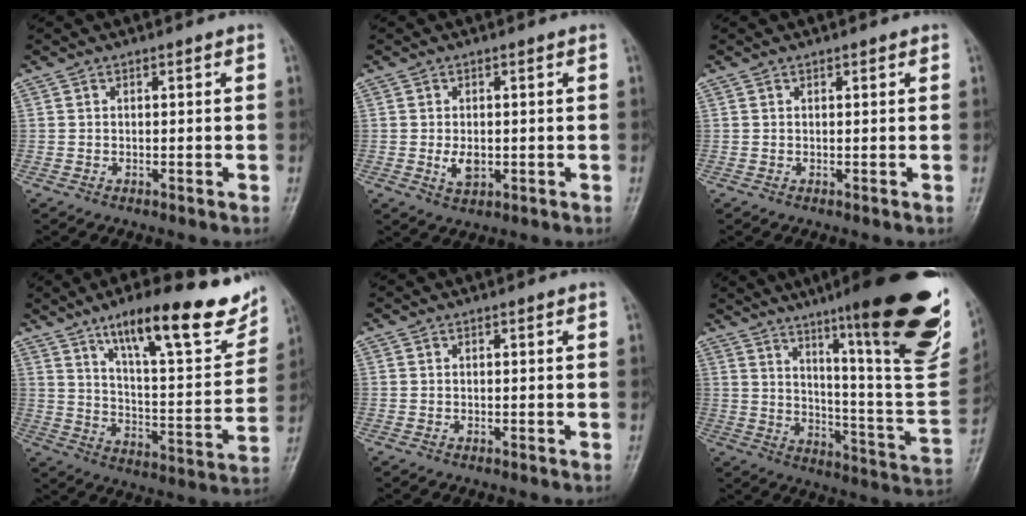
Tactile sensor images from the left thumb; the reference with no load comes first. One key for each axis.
{"total": 3.2, "fx": -0.1, "fy": 1.8, "fz": 2.6, "tx": -0.041, "ty": -0.006, "tz": 0.004}
{"total": 0.7, "fx": 0.5, "fy": 0.2, "fz": 0.4, "tx": -0.006, "ty": -0.001, "tz": 0.006}
{"total": 22.2, "fx": 14.4, "fy": 5.7, "fz": 16.0, "tx": -0.197, "ty": -0.060, "tz": 0.224}
{"total": 0.0}
{"total": 29.6, "fx": 16.7, "fy": 4.2, "fz": 24.0, "tx": -0.288, "ty": -0.068, "tz": 0.251}